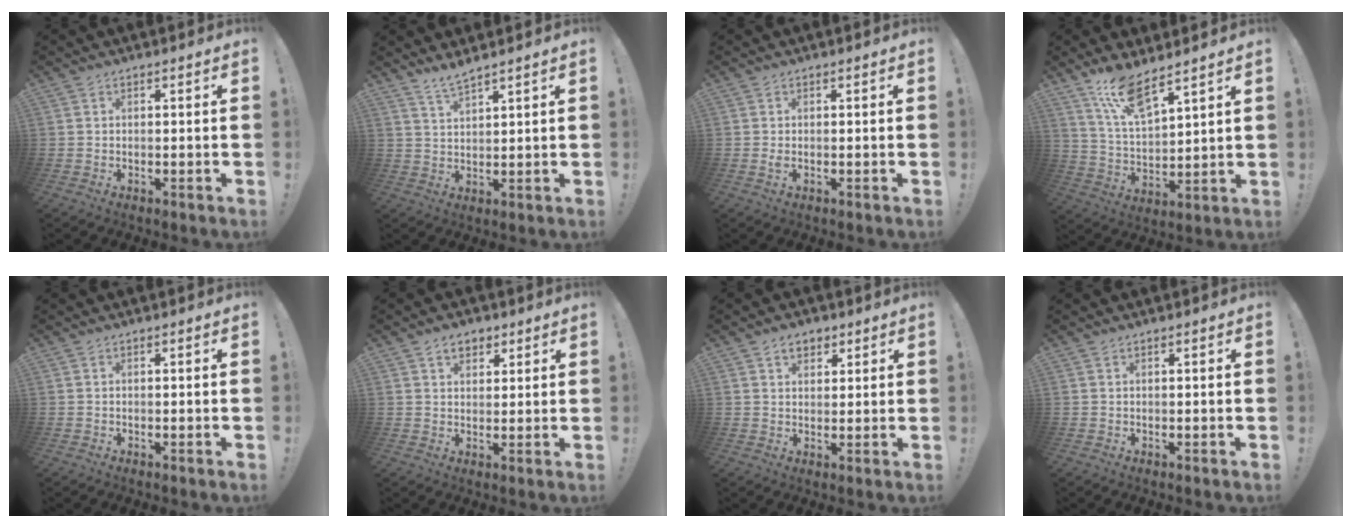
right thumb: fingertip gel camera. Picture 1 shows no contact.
{"total": 4.1, "force": [3.7, 0.1, 1.7], "torque": [-0.040, -0.019, 0.067]}
{"total": 1.0, "force": [-0.1, 0.3, 0.9], "torque": [-0.010, -0.004, -0.003]}
{"total": 11.3, "force": [9.0, 2.6, 6.2], "torque": [-0.131, -0.051, 0.163]}
{"total": 0.0}
{"total": 4.9, "force": [2.6, 3.6, 2.1], "torque": [-0.028, -0.004, 0.047]}
{"total": 4.5, "force": [2.4, 3.3, 2.0], "torque": [-0.023, -0.004, 0.043]}
{"total": 0.0}